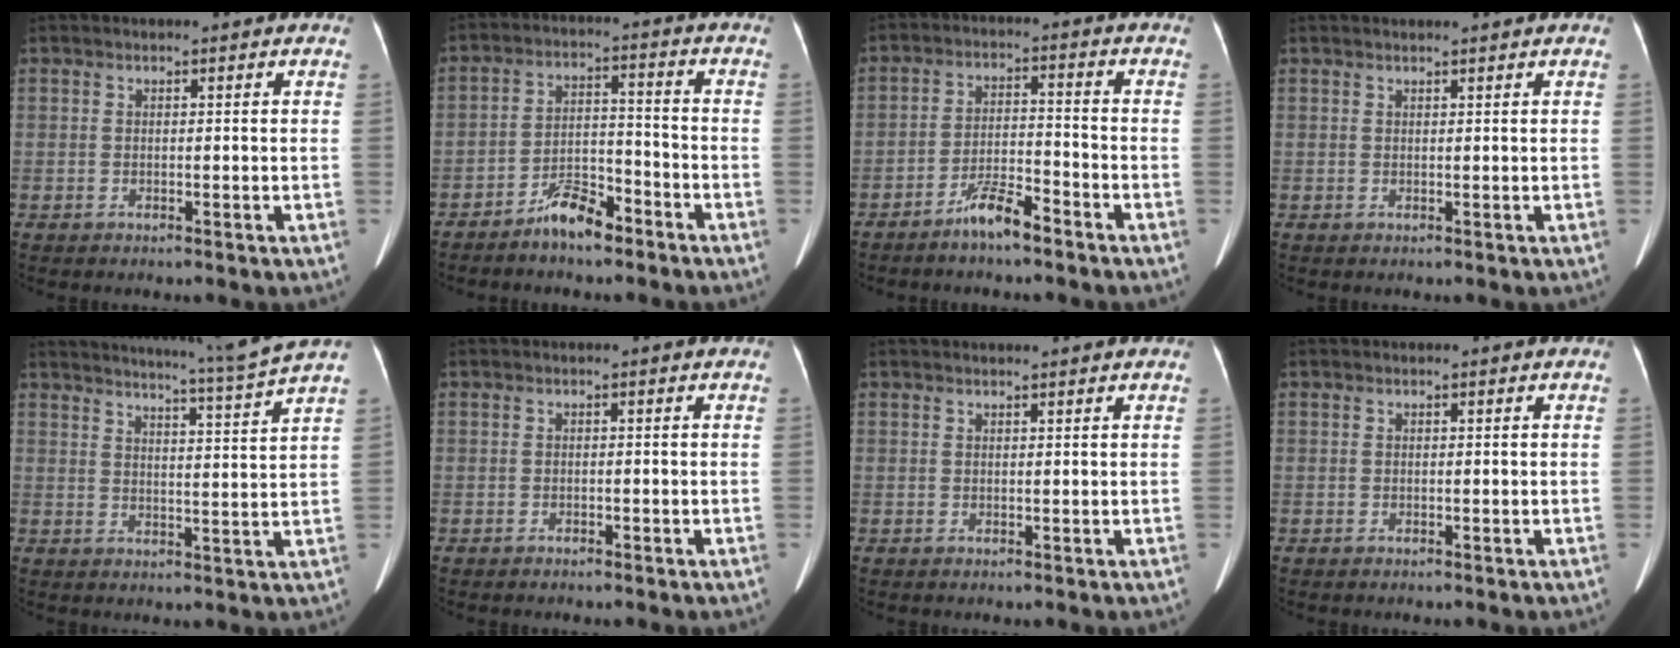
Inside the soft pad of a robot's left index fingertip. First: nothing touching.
{"total": 6.4, "force": [-5.2, 1.8, 3.1], "torque": [-0.062, 0.002, -0.097]}
{"total": 5.6, "force": [-4.7, 0.7, 3.1], "torque": [-0.062, -0.007, -0.090]}
{"total": 1.8, "force": [1.6, -0.3, 0.7], "torque": [-0.009, 0.012, 0.023]}
{"total": 11.0, "force": [9.8, -3.2, 3.9], "torque": [-0.067, -0.047, 0.134]}
{"total": 0.7, "force": [-0.7, 0.1, 0.0], "torque": [-0.007, -0.006, -0.015]}
{"total": 2.4, "force": [2.2, -0.1, 0.8], "torque": [-0.011, 0.016, 0.028]}
{"total": 0.0}